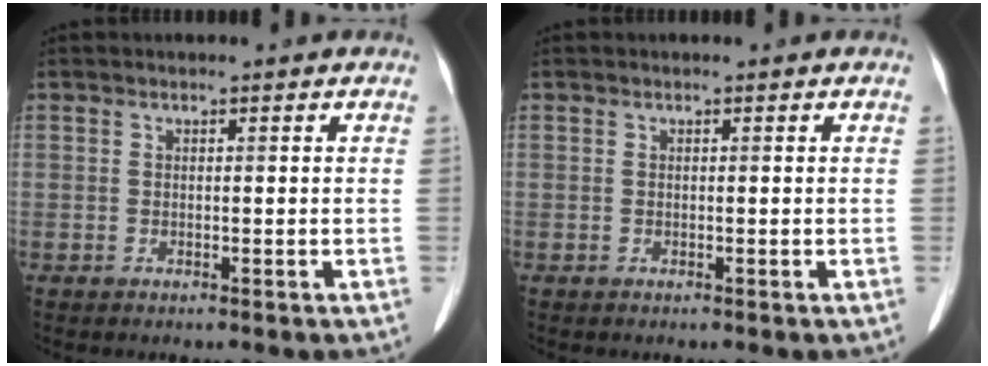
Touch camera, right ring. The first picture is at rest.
{"total": 0.0}